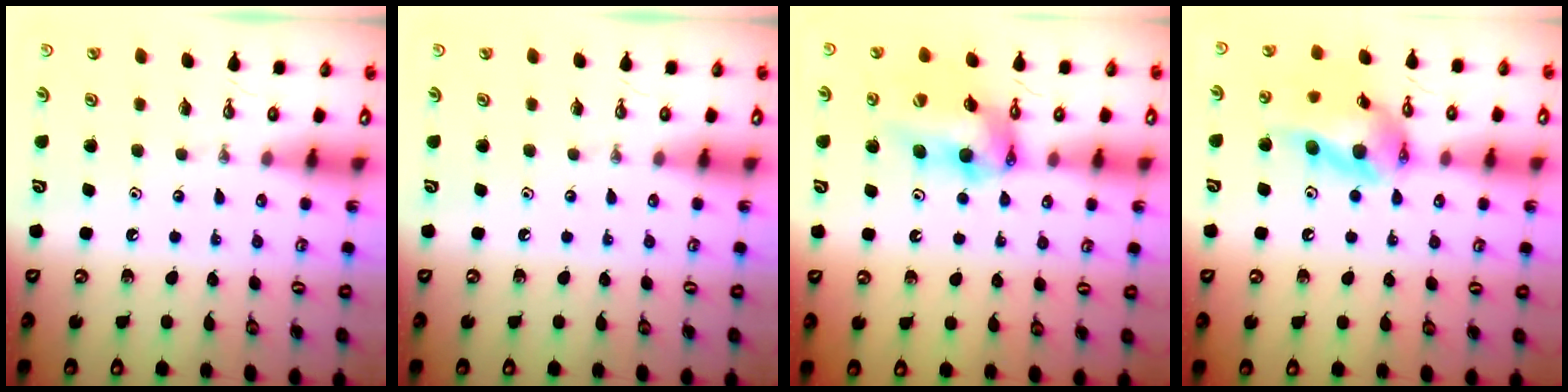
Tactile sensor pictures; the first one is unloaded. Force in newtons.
{"total": 0.0}
{"total": 12.5, "press": 12.4, "slide": 1.6}
{"total": 16.7, "press": 16.2, "slide": 4.1}